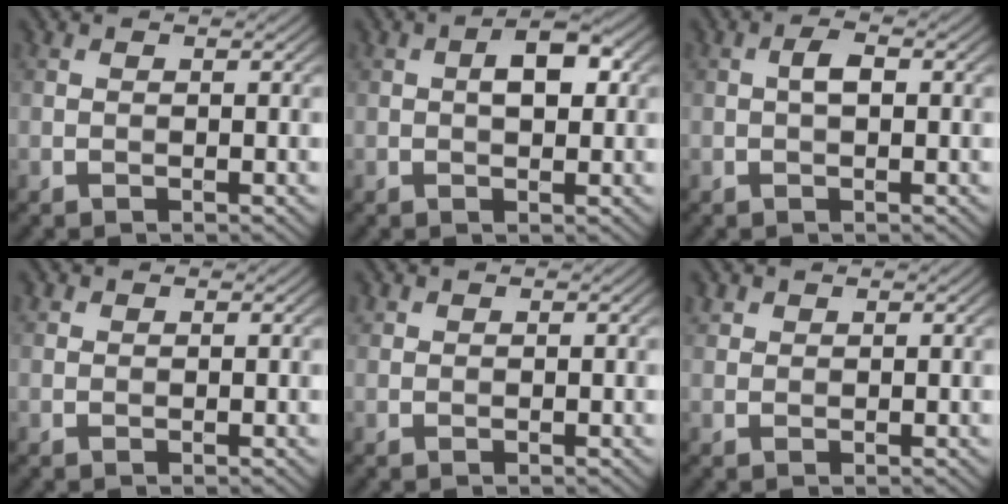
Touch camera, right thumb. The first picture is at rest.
{"total": 4.0, "force": [0.7, 2.0, 3.4], "torque": [-0.055, 0.006, 0.007]}
{"total": 1.9, "force": [0.1, 0.8, 1.8], "torque": [-0.033, 0.008, -0.002]}
{"total": 0.8, "force": [0.6, 0.5, 0.2], "torque": [-0.004, 0.002, 0.012]}
{"total": 0.9, "force": [0.7, 0.5, 0.1], "torque": [-0.005, 0.001, 0.016]}
{"total": 1.4, "force": [1.0, 0.9, 0.3], "torque": [-0.007, 0.003, 0.024]}